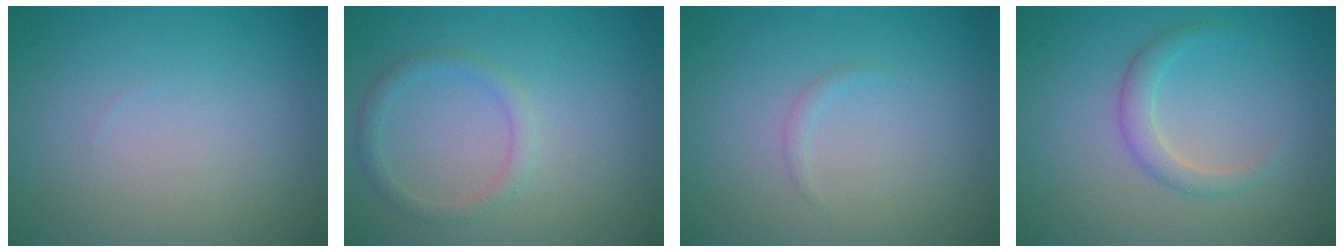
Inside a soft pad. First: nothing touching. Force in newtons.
{"total": 1.5, "press": 1.5, "slide": 0.1}
{"total": 0.5, "press": 0.5, "slide": 0.1}
{"total": 2.0, "press": 2.0, "slide": 0.0}